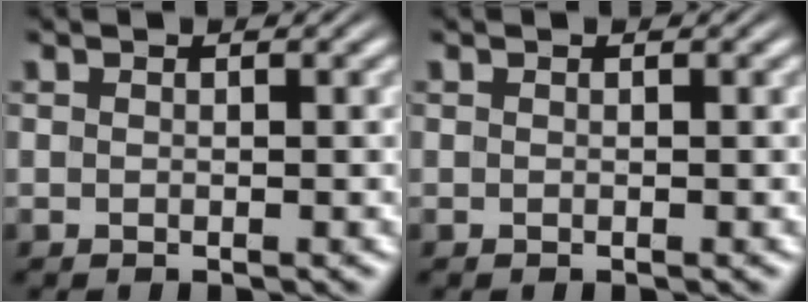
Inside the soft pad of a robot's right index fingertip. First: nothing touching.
{"total": 0.0}